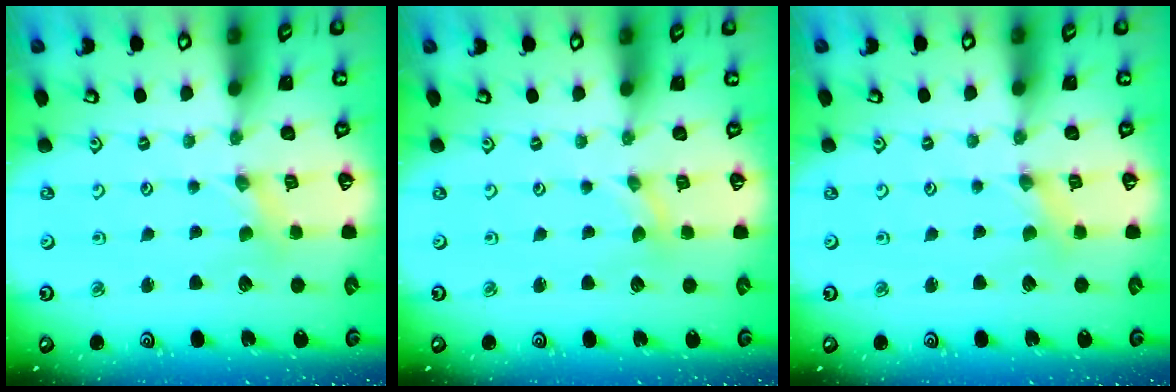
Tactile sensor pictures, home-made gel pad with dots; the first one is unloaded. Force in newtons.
{"total": 0.0}
{"total": 0.0}